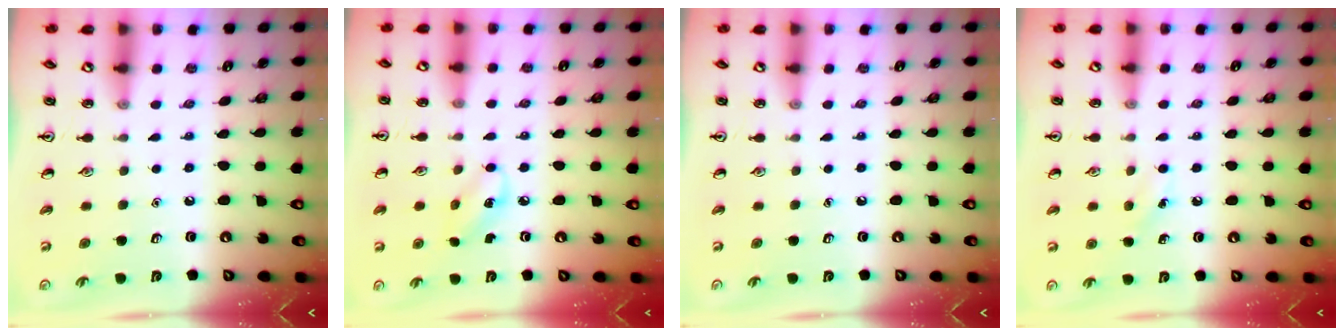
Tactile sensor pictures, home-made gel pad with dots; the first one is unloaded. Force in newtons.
{"total": 4.5, "press": 4.4, "slide": 0.8}
{"total": 0.0}
{"total": 5.3, "press": 5.1, "slide": 1.5}